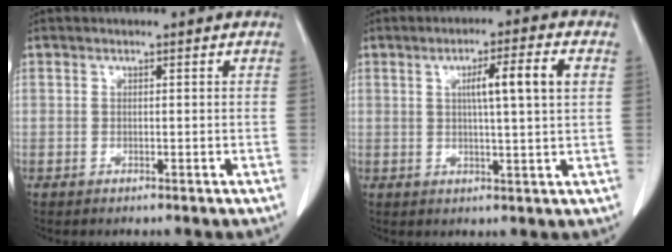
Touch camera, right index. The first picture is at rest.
{"total": 7.4, "force": [1.9, -0.1, 7.1], "torque": [-0.117, 0.007, 0.029]}